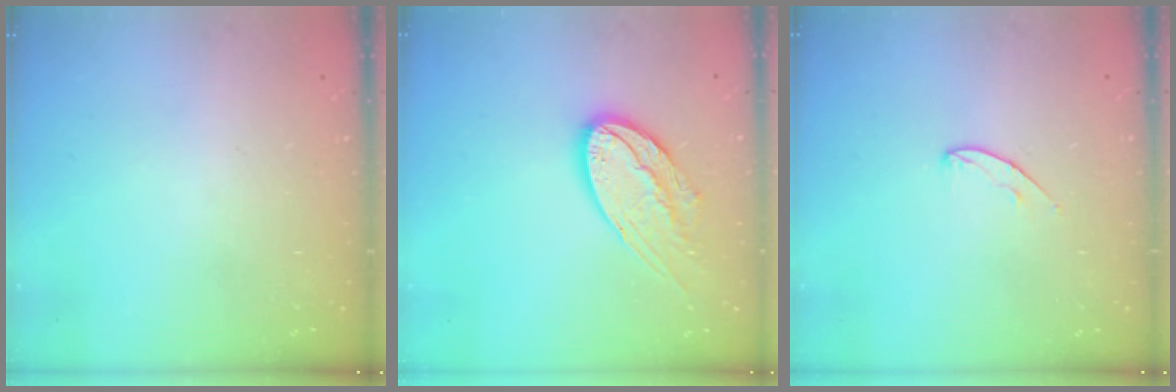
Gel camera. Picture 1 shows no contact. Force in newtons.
{"total": 15.6, "press": 15.5, "slide": 1.3}
{"total": 5.3, "press": 5.3, "slide": 0.5}